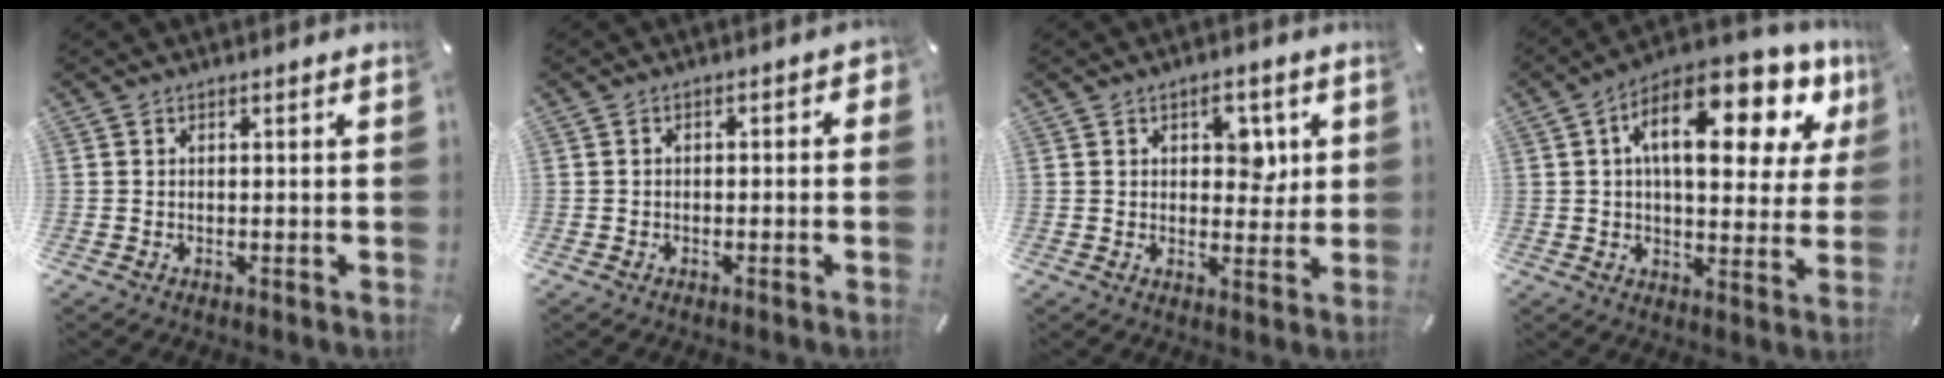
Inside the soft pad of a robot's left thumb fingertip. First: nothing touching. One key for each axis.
{"total": 2.0, "fx": -1.3, "fy": 1.1, "fz": 1.1, "tx": -0.020, "ty": 0.009, "tz": -0.026}
{"total": 6.4, "fx": 2.2, "fy": 4.1, "fz": 4.3, "tx": -0.045, "ty": -0.006, "tz": 0.028}
{"total": 19.1, "fx": 8.5, "fy": 8.2, "fz": 14.9, "tx": -0.239, "ty": -0.035, "tz": 0.136}